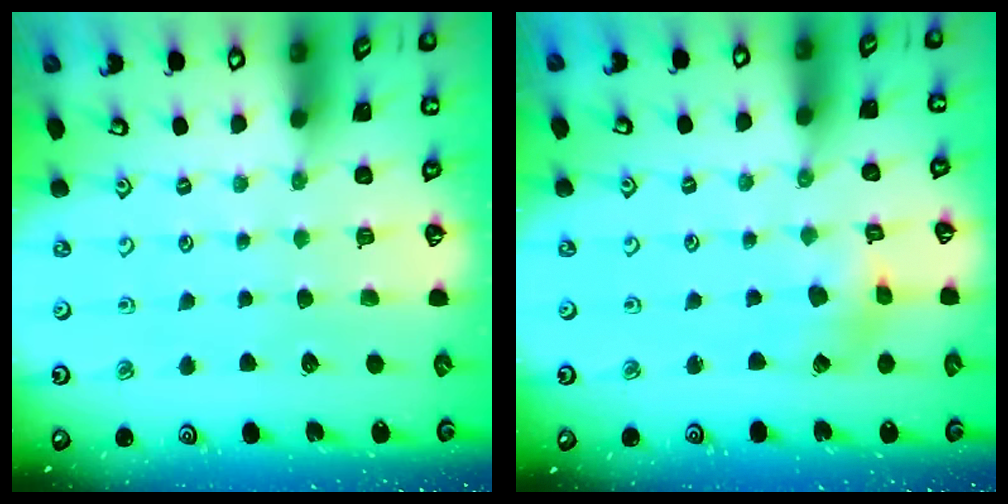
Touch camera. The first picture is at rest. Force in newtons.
{"total": 2.8, "press": 2.7, "slide": 0.4}